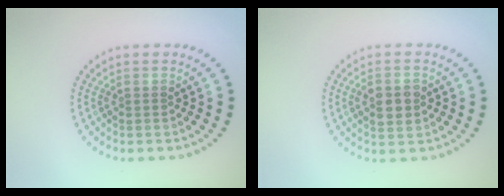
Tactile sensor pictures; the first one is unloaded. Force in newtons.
{"total": 2.9, "press": 2.9, "slide": 0.2}